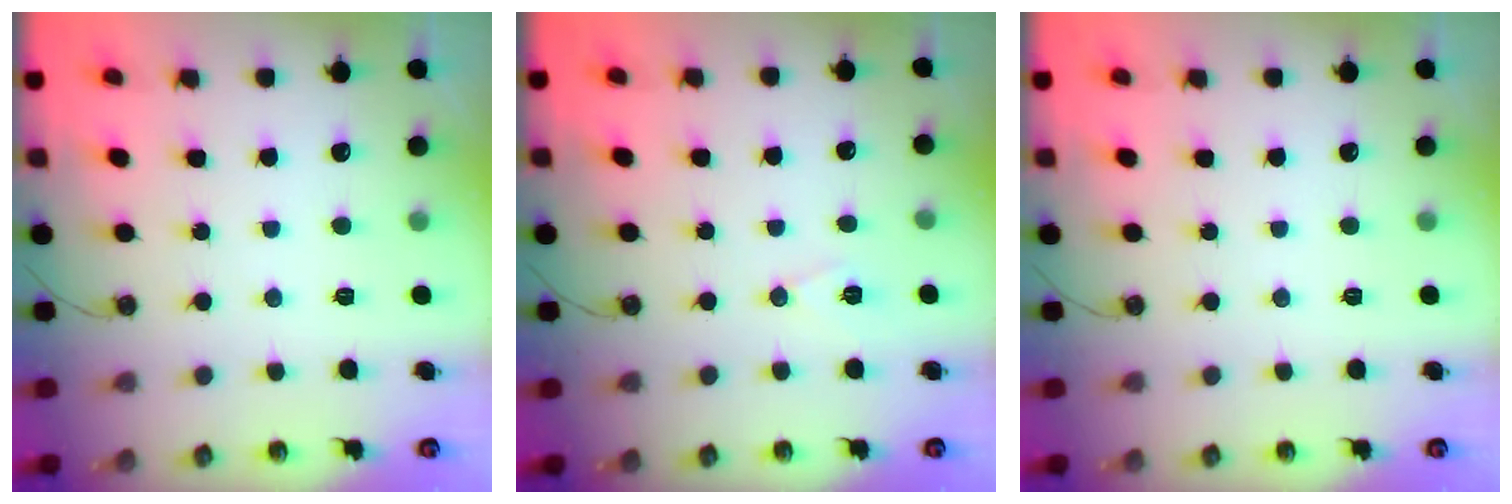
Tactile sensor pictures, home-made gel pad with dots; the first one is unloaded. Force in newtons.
{"total": 6.7, "press": 4.9, "slide": 4.6}
{"total": 0.0}